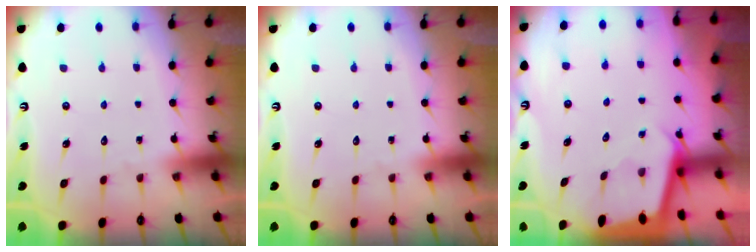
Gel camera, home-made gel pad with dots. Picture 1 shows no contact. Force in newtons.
{"total": 0.0}
{"total": 2.0, "press": 2.0, "slide": 0.1}